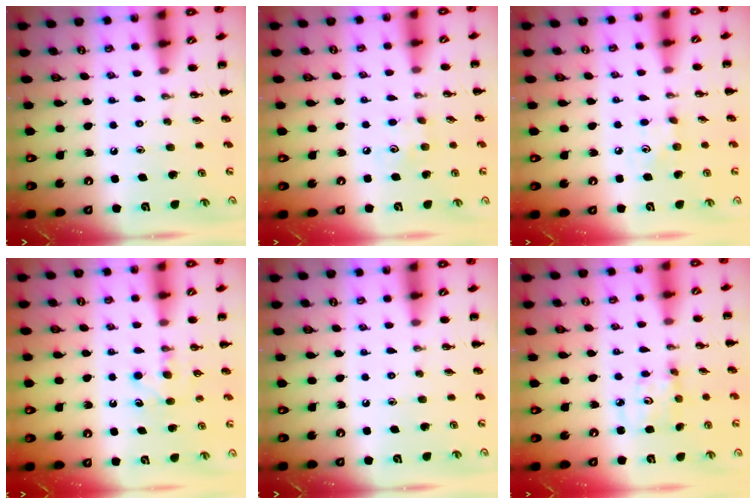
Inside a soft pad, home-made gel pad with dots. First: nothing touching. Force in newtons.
{"total": 4.0, "press": 3.9, "slide": 0.9}
{"total": 5.5, "press": 5.2, "slide": 1.7}
{"total": 4.4, "press": 4.3, "slide": 1.1}
{"total": 0.0}
{"total": 2.8, "press": 2.8, "slide": 0.4}